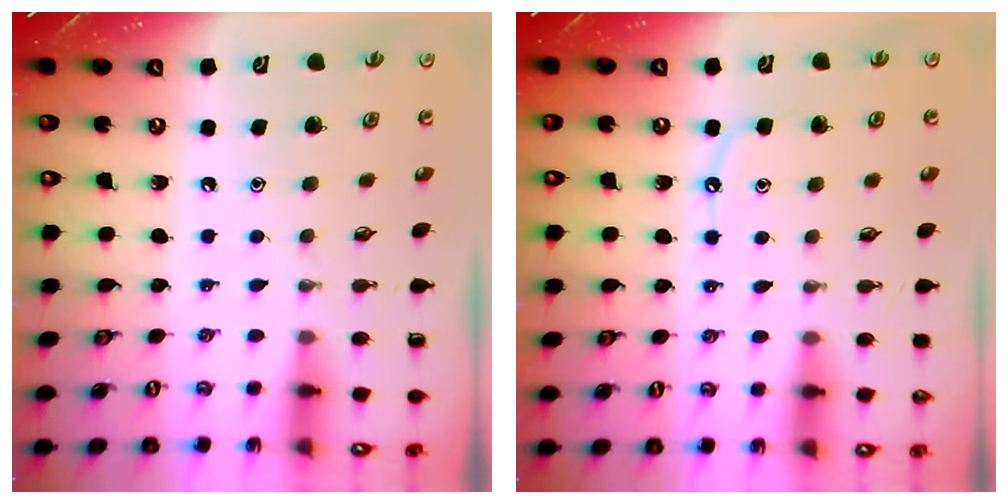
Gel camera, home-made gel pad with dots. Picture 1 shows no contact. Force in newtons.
{"total": 5.4, "press": 5.4, "slide": 0.3}